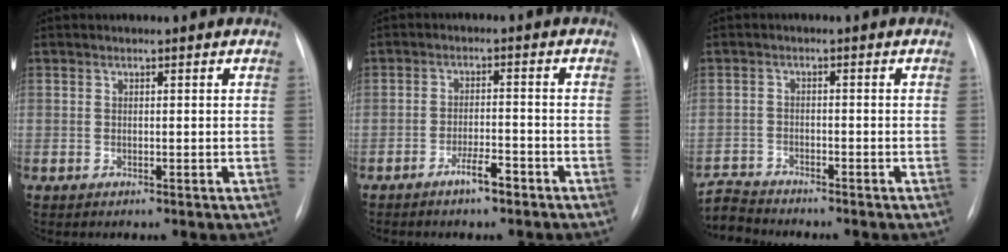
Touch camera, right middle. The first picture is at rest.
{"total": 3.5, "force": [-2.5, 0.5, 2.4], "torque": [-0.044, 0.001, -0.045]}
{"total": 4.4, "force": [-4.4, 0.0, -0.7], "torque": [0.015, -0.012, -0.082]}